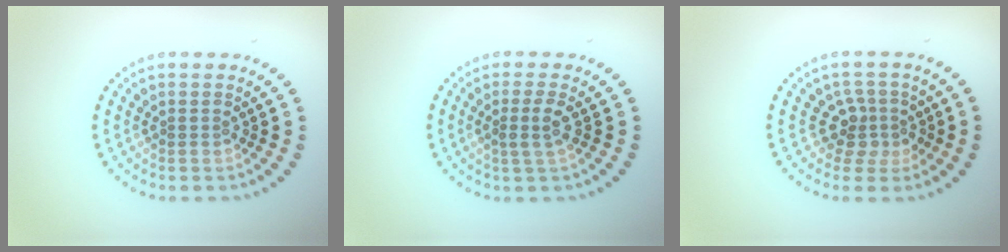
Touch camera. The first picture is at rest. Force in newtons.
{"total": 1.6, "press": 1.3, "slide": 0.9}
{"total": 2.7, "press": 2.0, "slide": 1.9}